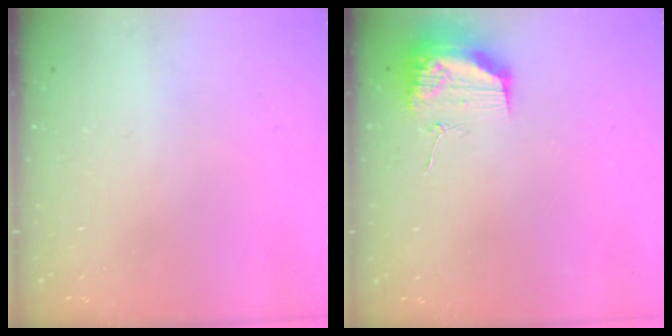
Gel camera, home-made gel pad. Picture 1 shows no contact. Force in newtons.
{"total": 17.0, "press": 13.3, "slide": 10.6}